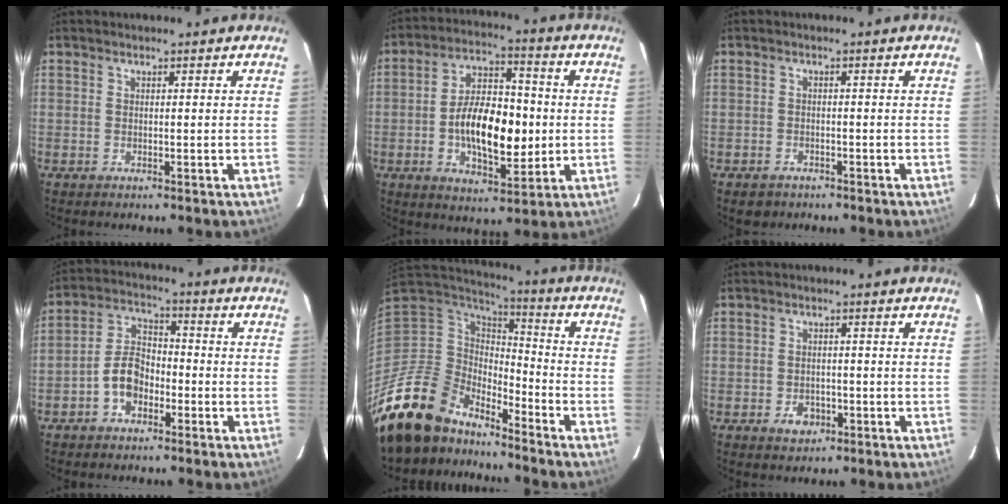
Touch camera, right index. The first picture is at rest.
{"total": 15.3, "force": [-1.7, 7.5, 13.2], "torque": [-0.232, 0.014, -0.025]}
{"total": 3.1, "force": [-2.0, 2.3, 0.5], "torque": [-0.021, -0.001, -0.027]}
{"total": 7.3, "force": [-3.3, 4.8, 4.3], "torque": [-0.087, 0.027, -0.057]}
{"total": 18.7, "force": [-16.0, 7.9, 5.6], "torque": [-0.142, -0.011, -0.292]}
{"total": 3.6, "force": [-1.6, 2.8, 1.7], "torque": [-0.034, 0.005, -0.017]}